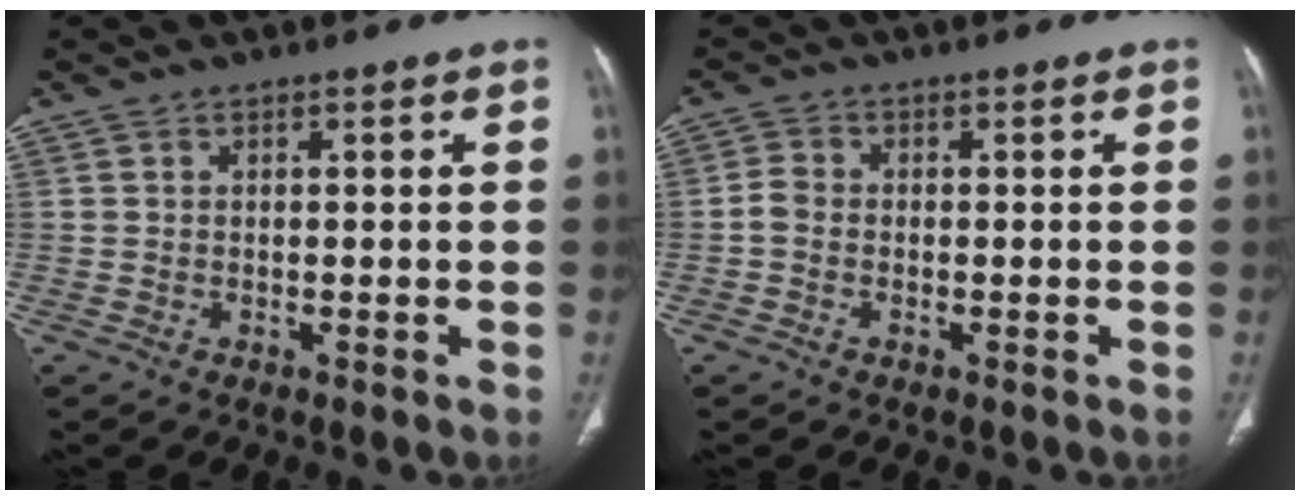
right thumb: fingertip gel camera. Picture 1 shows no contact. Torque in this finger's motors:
{"motor_torque": [0.15, -0.01, 0.20, -0.37, -0.01]}